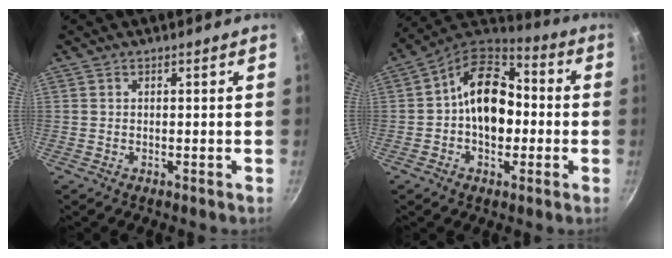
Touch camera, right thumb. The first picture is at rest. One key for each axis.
{"total": 14.7, "fx": -0.5, "fy": 10.2, "fz": 10.6, "tx": -0.124, "ty": 0.039, "tz": -0.030}